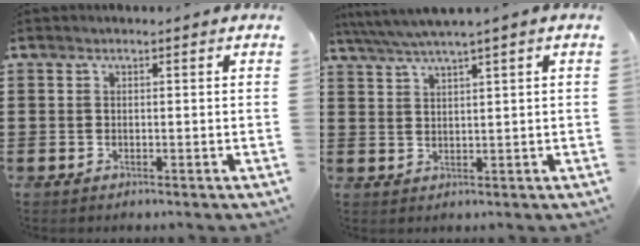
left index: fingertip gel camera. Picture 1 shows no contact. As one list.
[{"total": 2.8, "force": [2.1, -0.4, 1.7], "torque": [-0.040, -0.004, 0.036]}]